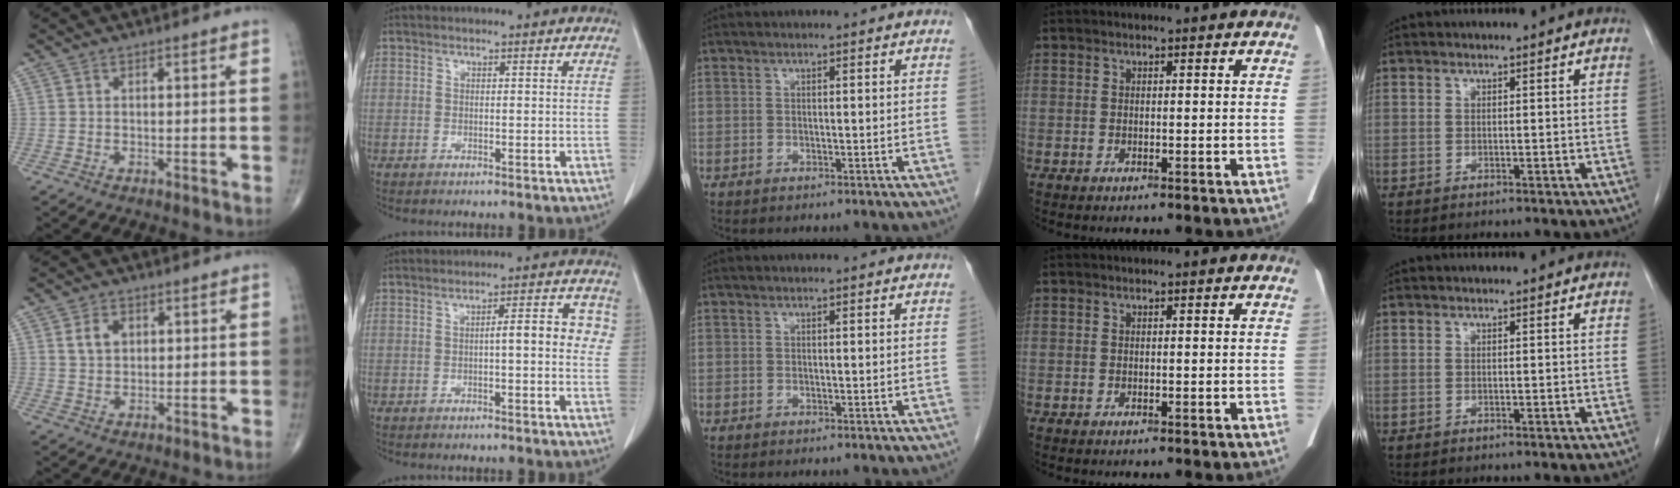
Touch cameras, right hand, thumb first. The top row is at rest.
{"thumb": {"total": 4.1, "force": [1.4, 3.0, 2.5], "torque": [-0.032, -0.005, 0.025]}, "index": {"total": 5.5, "force": [0.4, 1.3, 5.3], "torque": [-0.069, 0.018, 0.002]}}